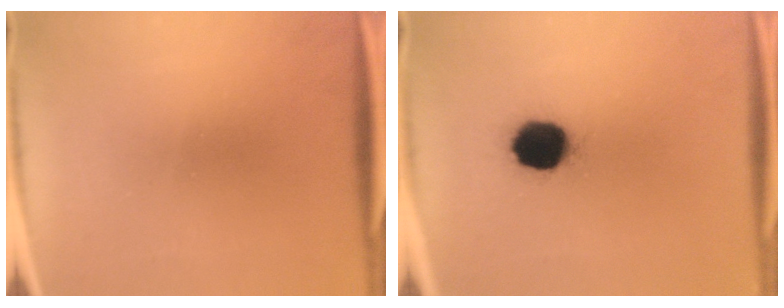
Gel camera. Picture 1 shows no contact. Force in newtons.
{"total": 12.8}